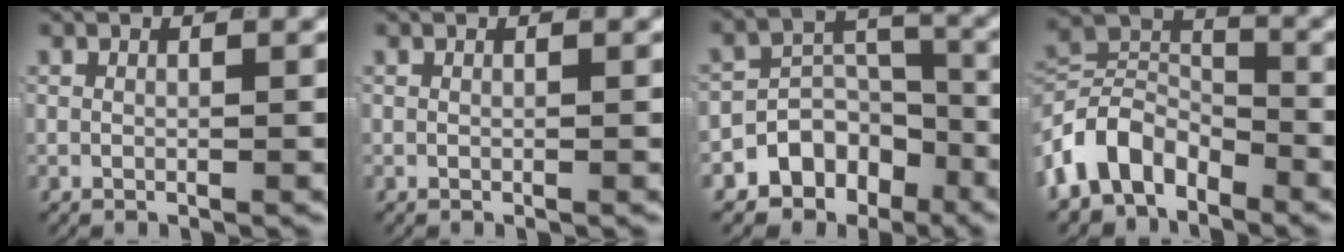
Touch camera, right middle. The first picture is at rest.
{"total": 0.0}
{"total": 10.2, "force": [-6.0, 7.5, 3.4], "torque": [-0.038, -0.012, -0.109]}
{"total": 8.9, "force": [-3.2, 6.5, 5.1], "torque": [-0.089, -0.019, -0.059]}